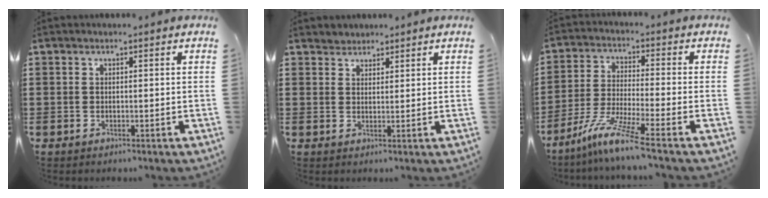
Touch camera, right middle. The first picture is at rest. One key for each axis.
{"total": 1.9, "fx": 1.7, "fy": 0.7, "fz": -0.5, "tx": 0.003, "ty": 0.007, "tz": 0.035}
{"total": 8.1, "fx": -6.1, "fy": -0.3, "fz": 5.3, "tx": -0.113, "ty": -0.019, "tz": -0.119}